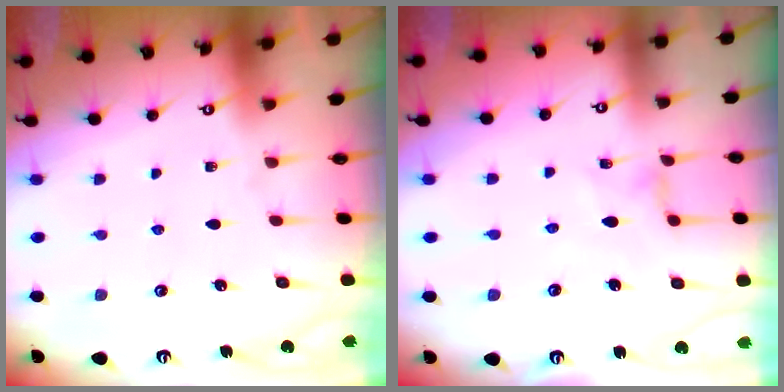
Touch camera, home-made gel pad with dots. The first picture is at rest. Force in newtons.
{"total": 1.7, "press": 1.6, "slide": 0.4}